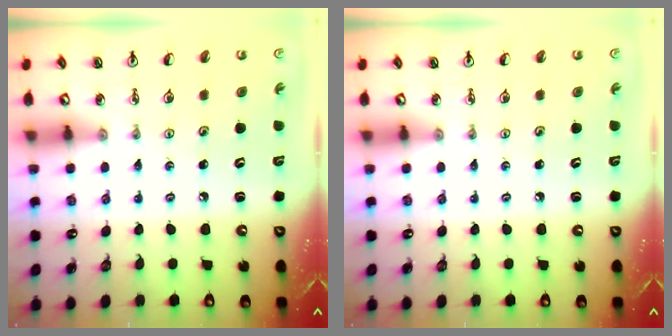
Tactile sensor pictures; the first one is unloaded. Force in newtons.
{"total": 0.0}